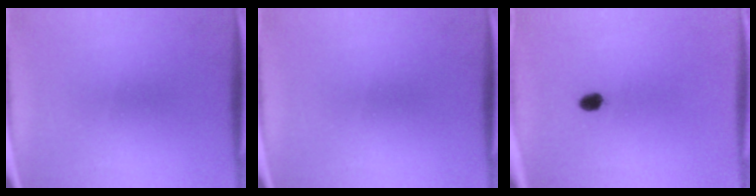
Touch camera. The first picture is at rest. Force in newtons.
{"total": 0.0}
{"total": 2.1}